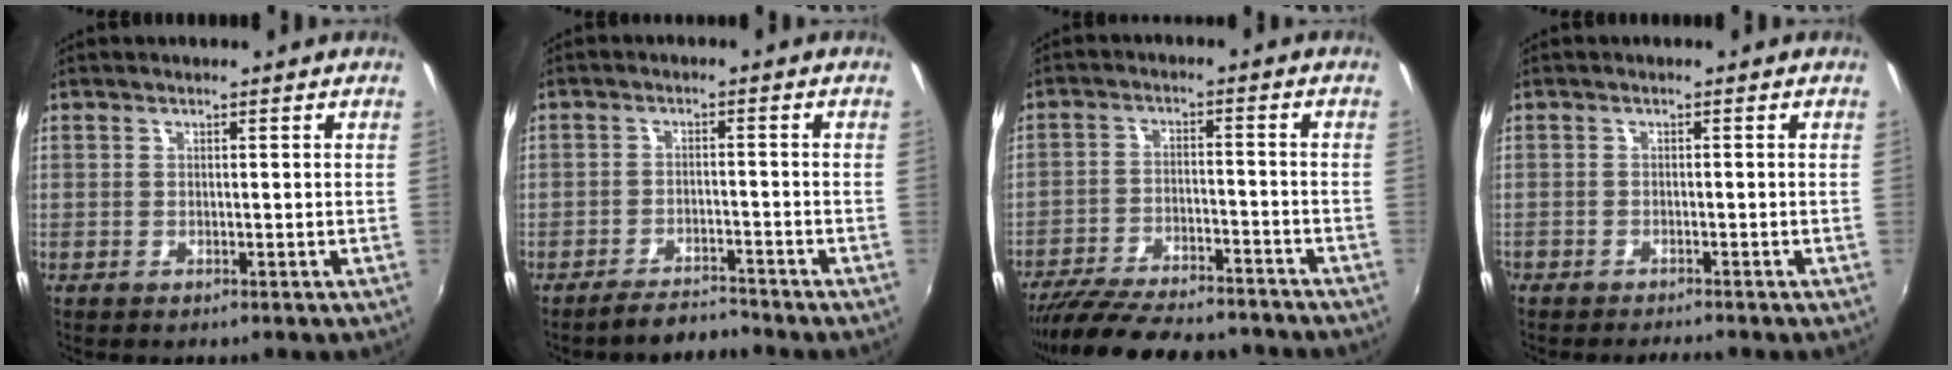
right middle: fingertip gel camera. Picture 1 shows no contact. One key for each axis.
{"total": 4.3, "fx": -4.1, "fy": 0.7, "fz": 0.9, "tx": -0.033, "ty": 0.002, "tz": -0.068}
{"total": 19.7, "fx": -17.1, "fy": 5.2, "fz": 8.4, "tx": -0.173, "ty": -0.026, "tz": -0.249}
{"total": 2.7, "fx": -2.5, "fy": 0.5, "fz": 0.8, "tx": -0.034, "ty": -0.009, "tz": -0.045}